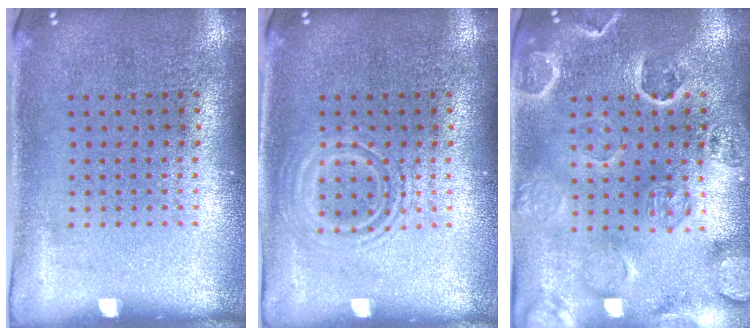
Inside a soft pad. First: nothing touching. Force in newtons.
{"total": 2.1, "press": 2.1, "slide": 0.3}
{"total": 2.8, "press": 2.7, "slide": 0.5}